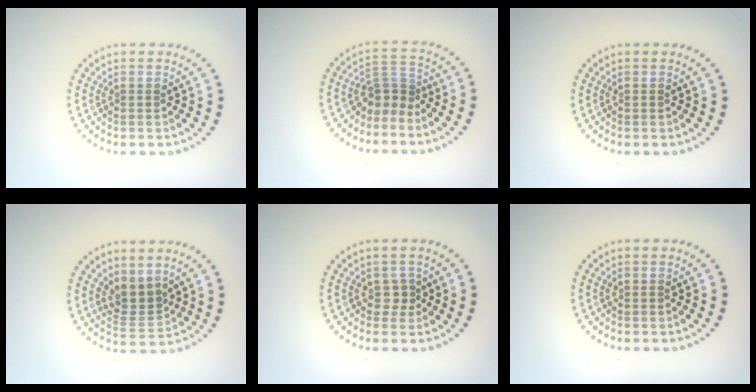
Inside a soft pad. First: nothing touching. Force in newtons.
{"total": 2.5, "press": 1.6, "slide": 1.9}
{"total": 0.0}
{"total": 2.8, "press": 2.1, "slide": 1.8}
{"total": 1.0, "press": 0.9, "slide": 0.5}
{"total": 0.0}